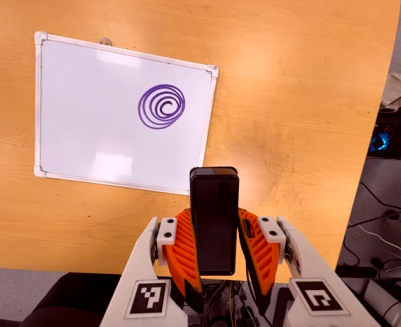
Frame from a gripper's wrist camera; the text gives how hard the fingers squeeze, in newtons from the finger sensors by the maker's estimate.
{"total": 4.8, "left": 3.8, "right": 5.9}